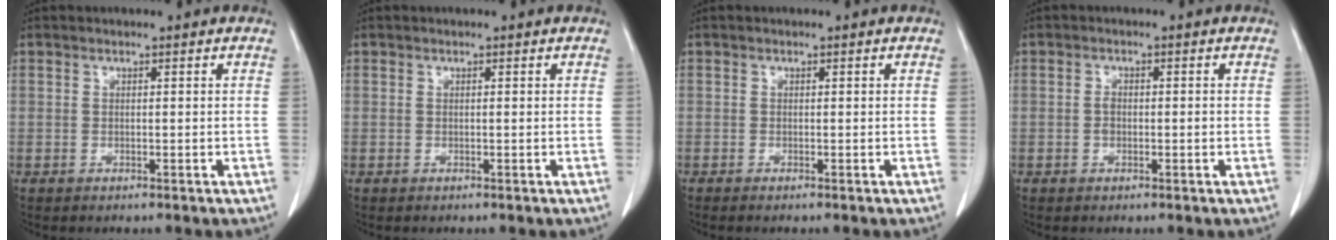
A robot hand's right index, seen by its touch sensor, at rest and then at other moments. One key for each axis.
{"total": 0.0}
{"total": 0.6, "fx": -0.4, "fy": 0.0, "fz": 0.4, "tx": -0.010, "ty": -0.002, "tz": -0.009}
{"total": 1.7, "fx": -0.3, "fy": 0.9, "fz": 1.4, "tx": -0.024, "ty": 0.003, "tz": -0.005}